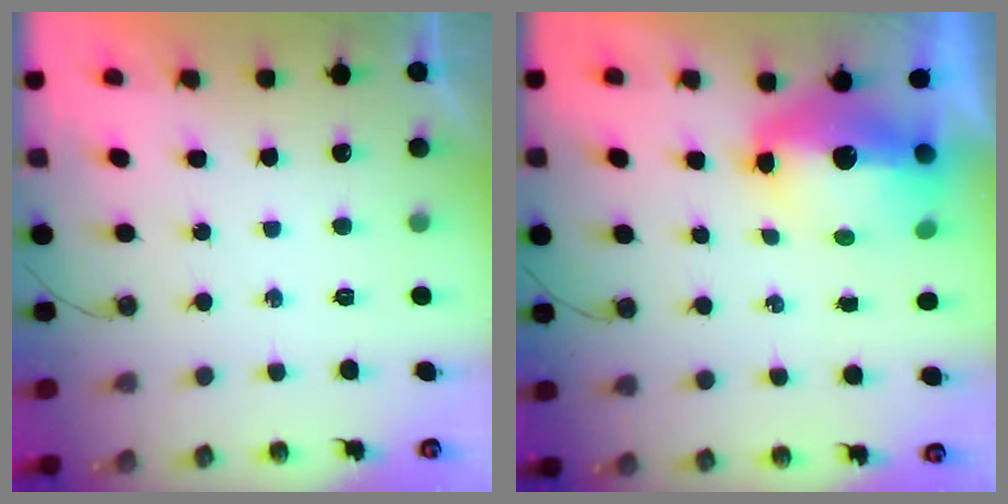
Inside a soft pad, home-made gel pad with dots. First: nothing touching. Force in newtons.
{"total": 13.0, "press": 12.9, "slide": 1.3}